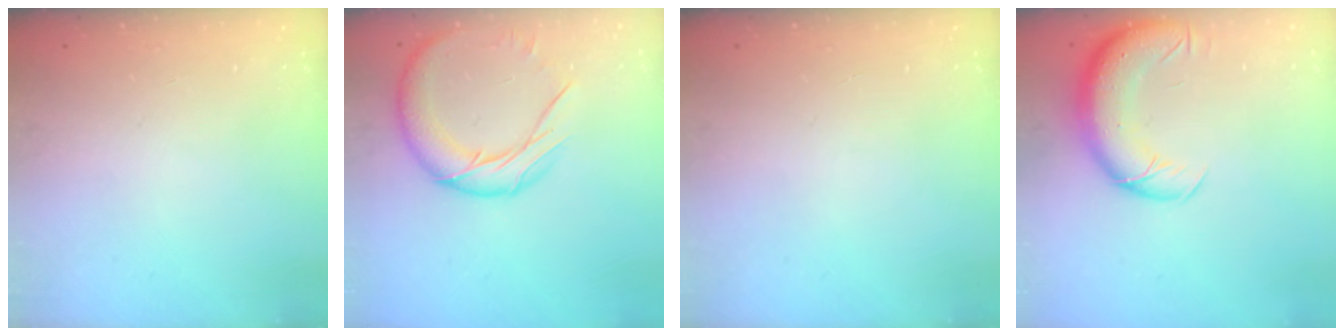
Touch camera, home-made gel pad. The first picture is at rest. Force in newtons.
{"total": 15.2, "press": 15.1, "slide": 1.6}
{"total": 0.0}
{"total": 13.0, "press": 12.6, "slide": 3.2}